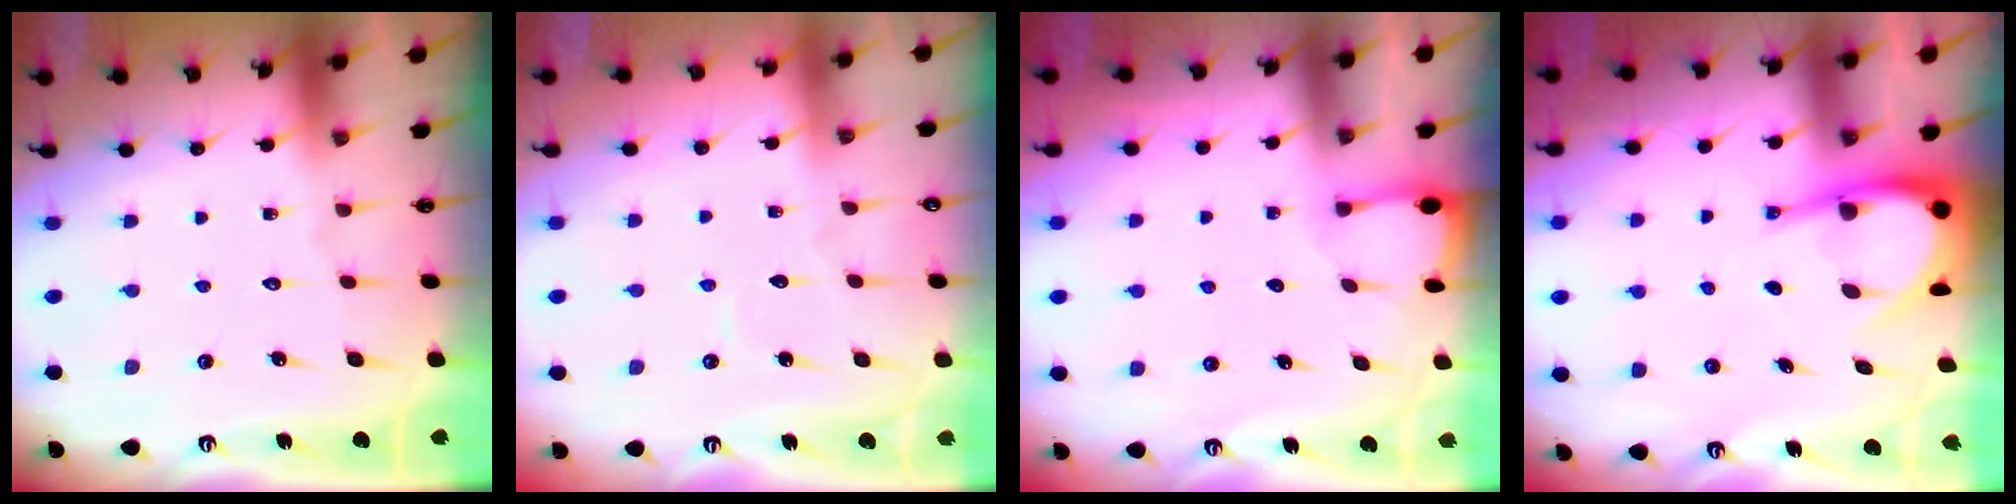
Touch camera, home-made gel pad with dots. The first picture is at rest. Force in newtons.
{"total": 2.6, "press": 2.6, "slide": 0.3}
{"total": 1.3, "press": 1.3, "slide": 0.2}
{"total": 7.5, "press": 7.5, "slide": 0.9}